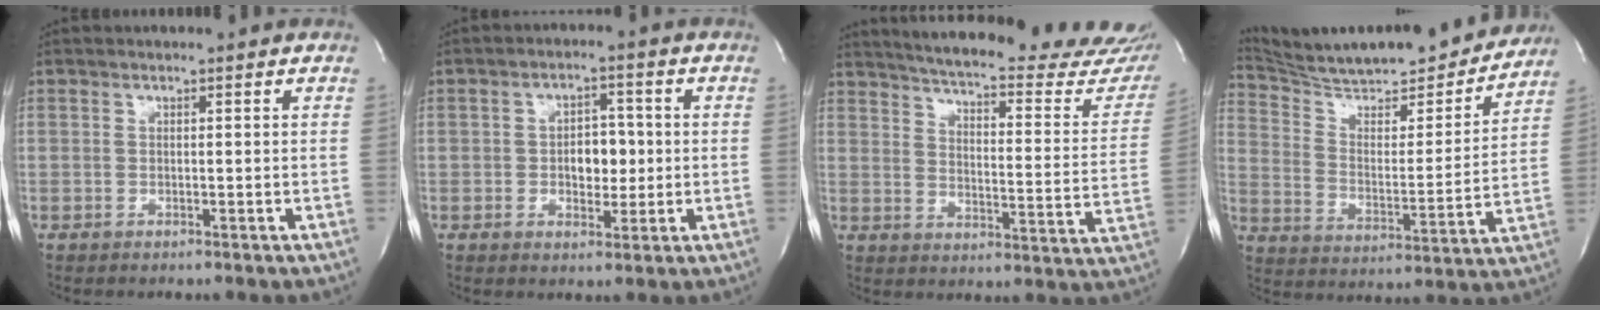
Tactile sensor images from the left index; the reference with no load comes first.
{"total": 4.9, "force": [-0.3, 3.0, 3.8], "torque": [-0.054, 0.009, -0.002]}
{"total": 29.8, "force": [26.9, 4.2, 12.1], "torque": [-0.189, -0.106, 0.318]}
{"total": 24.0, "force": [22.1, 3.1, 9.0], "torque": [-0.146, -0.026, 0.317]}